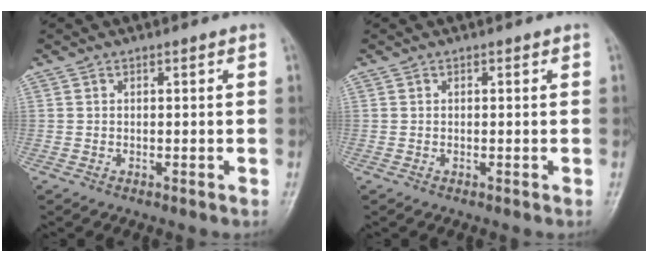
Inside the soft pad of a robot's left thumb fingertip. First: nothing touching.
{"total": 0.0}